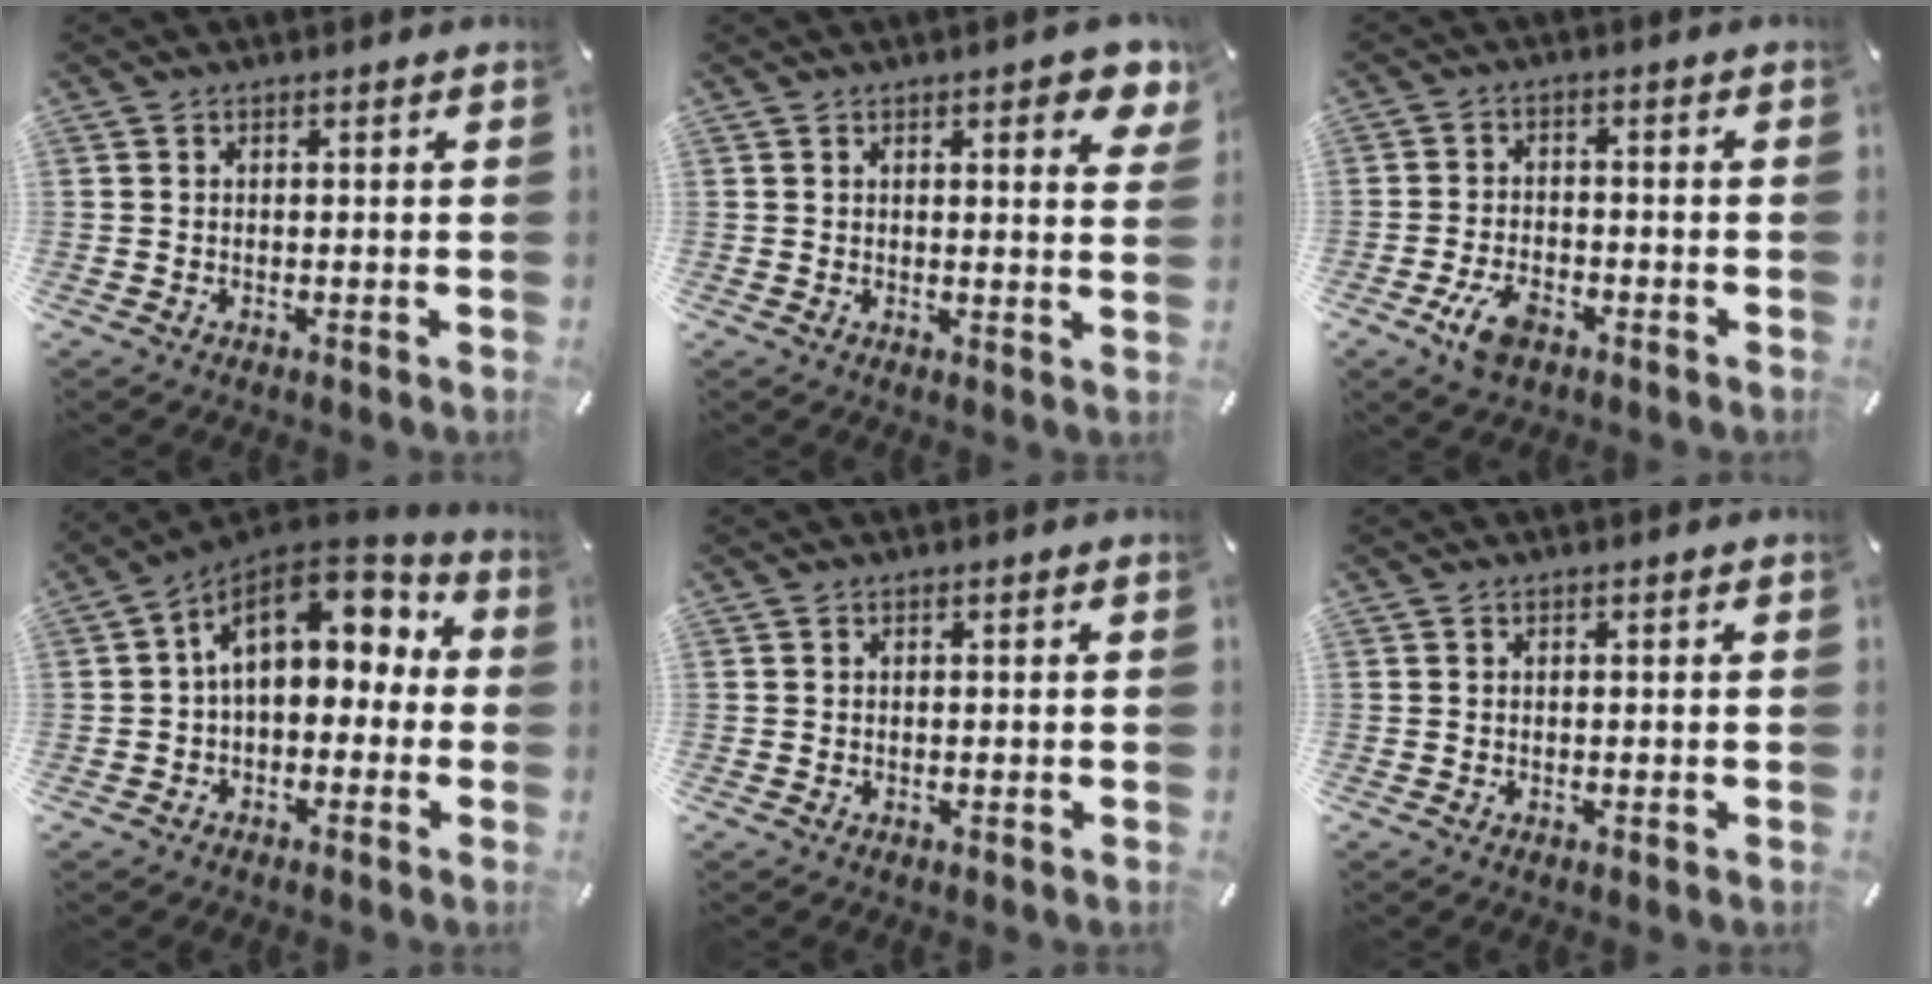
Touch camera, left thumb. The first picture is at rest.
{"total": 5.0, "force": [3.0, 1.6, 3.6], "torque": [-0.046, -0.017, 0.047]}
{"total": 6.7, "force": [-3.5, 3.6, 4.5], "torque": [-0.101, 0.012, -0.067]}
{"total": 12.9, "force": [4.5, 8.2, 8.9], "torque": [-0.149, -0.022, 0.083]}
{"total": 0.0}
{"total": 0.0}